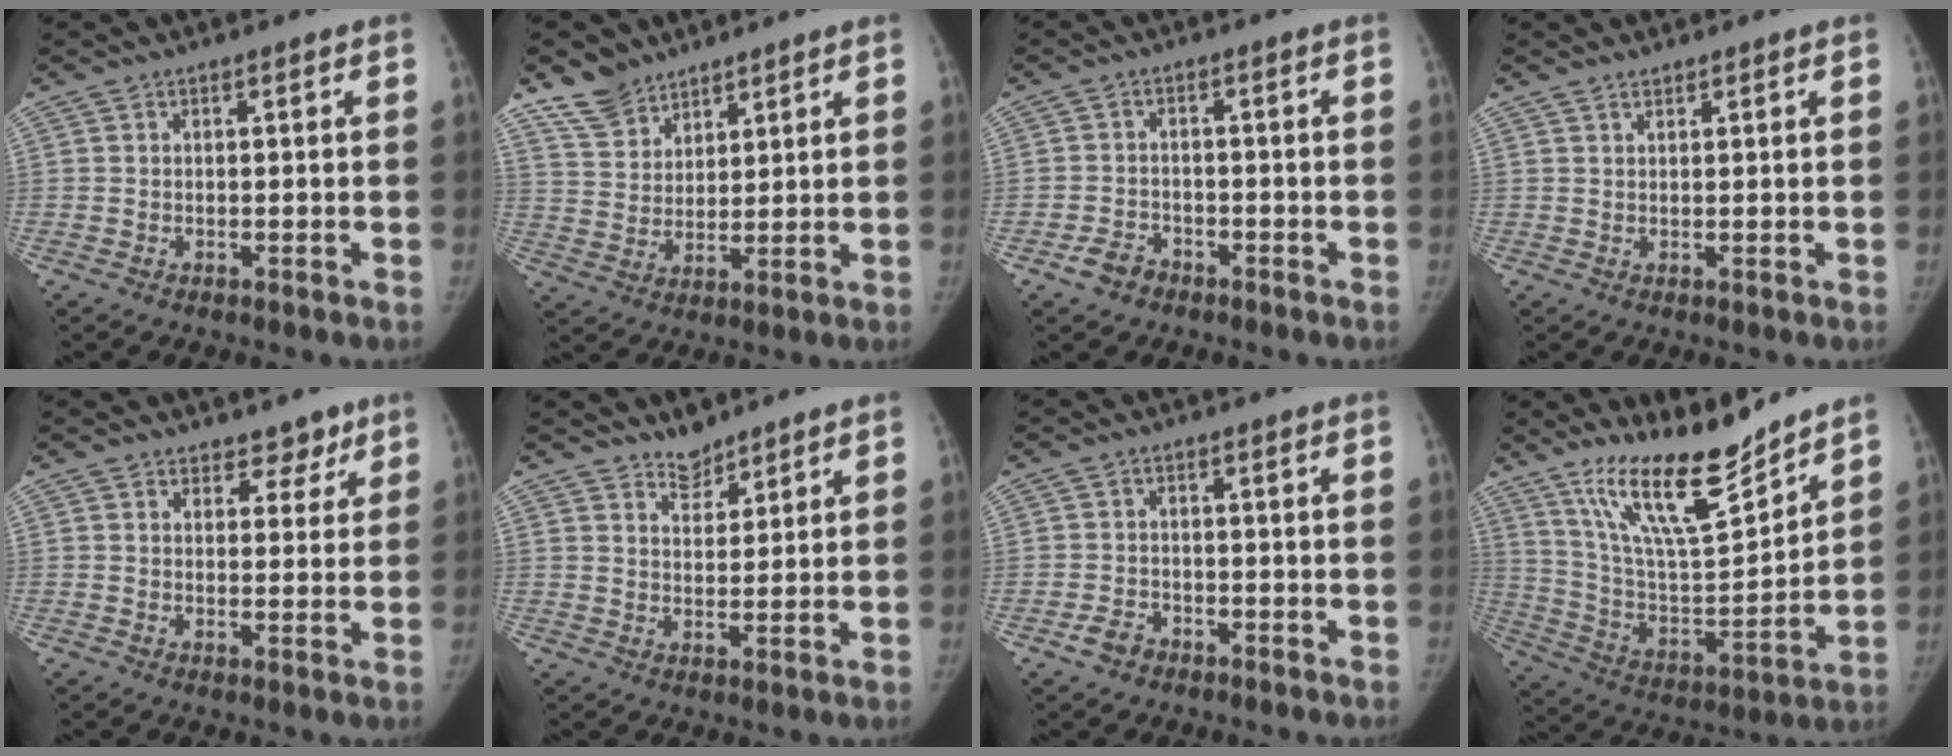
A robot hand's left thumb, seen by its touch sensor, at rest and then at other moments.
{"total": 8.0, "force": [6.3, 4.6, 2.0], "torque": [-0.016, -0.032, 0.129]}
{"total": 3.7, "force": [-2.4, 2.6, 1.1], "torque": [-0.014, 0.019, -0.039]}
{"total": 1.1, "force": [1.0, 0.4, 0.3], "torque": [-0.001, -0.007, 0.017]}
{"total": 4.1, "force": [3.1, 2.6, 0.8], "torque": [0.020, -0.018, 0.042]}
{"total": 4.1, "force": [3.6, 1.8, 0.7], "torque": [0.010, -0.030, 0.060]}
{"total": 3.0, "force": [-1.9, 2.2, 1.0], "torque": [-0.015, 0.015, -0.030]}
{"total": 18.0, "force": [14.2, 3.8, 10.3], "torque": [-0.147, -0.090, 0.264]}